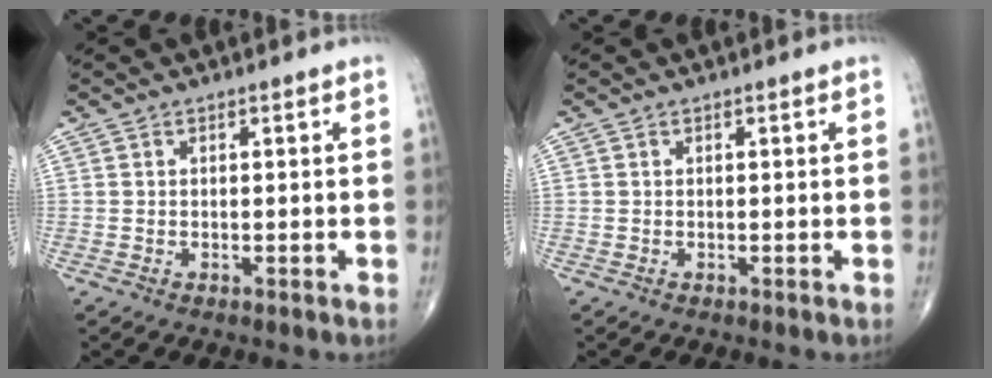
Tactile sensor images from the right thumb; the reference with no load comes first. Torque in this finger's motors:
{"motor_torque": [-0.50, 0.50, -0.05, 0.04, 0.03]}